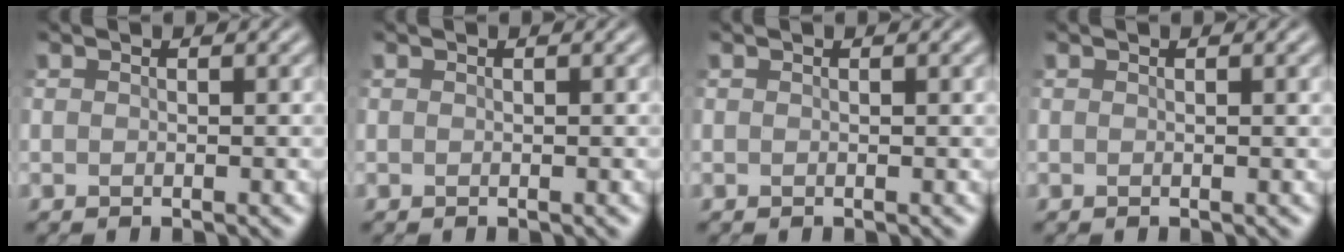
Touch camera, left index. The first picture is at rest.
{"total": 0.0}
{"total": 0.0}
{"total": 0.6, "force": [0.3, 0.1, 0.6], "torque": [-0.005, 0.005, 0.004]}